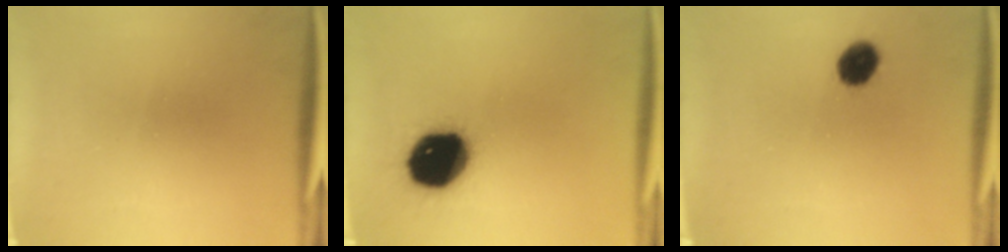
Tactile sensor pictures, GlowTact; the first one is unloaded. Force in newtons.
{"total": 17.6}
{"total": 5.8}